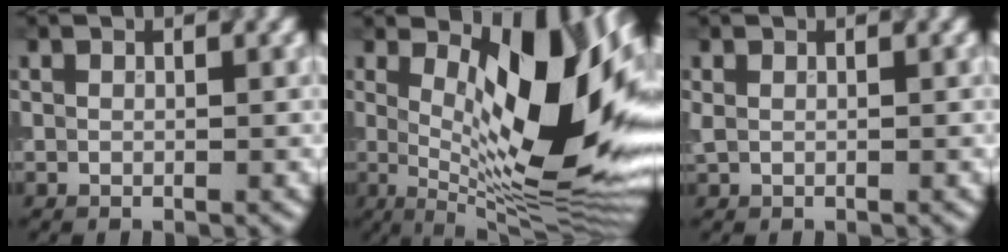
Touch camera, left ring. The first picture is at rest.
{"total": 14.6, "force": [3.2, 5.3, 13.2], "torque": [-0.171, -0.011, 0.048]}
{"total": 0.6, "force": [0.2, 0.3, 0.4], "torque": [-0.011, 0.003, 0.005]}